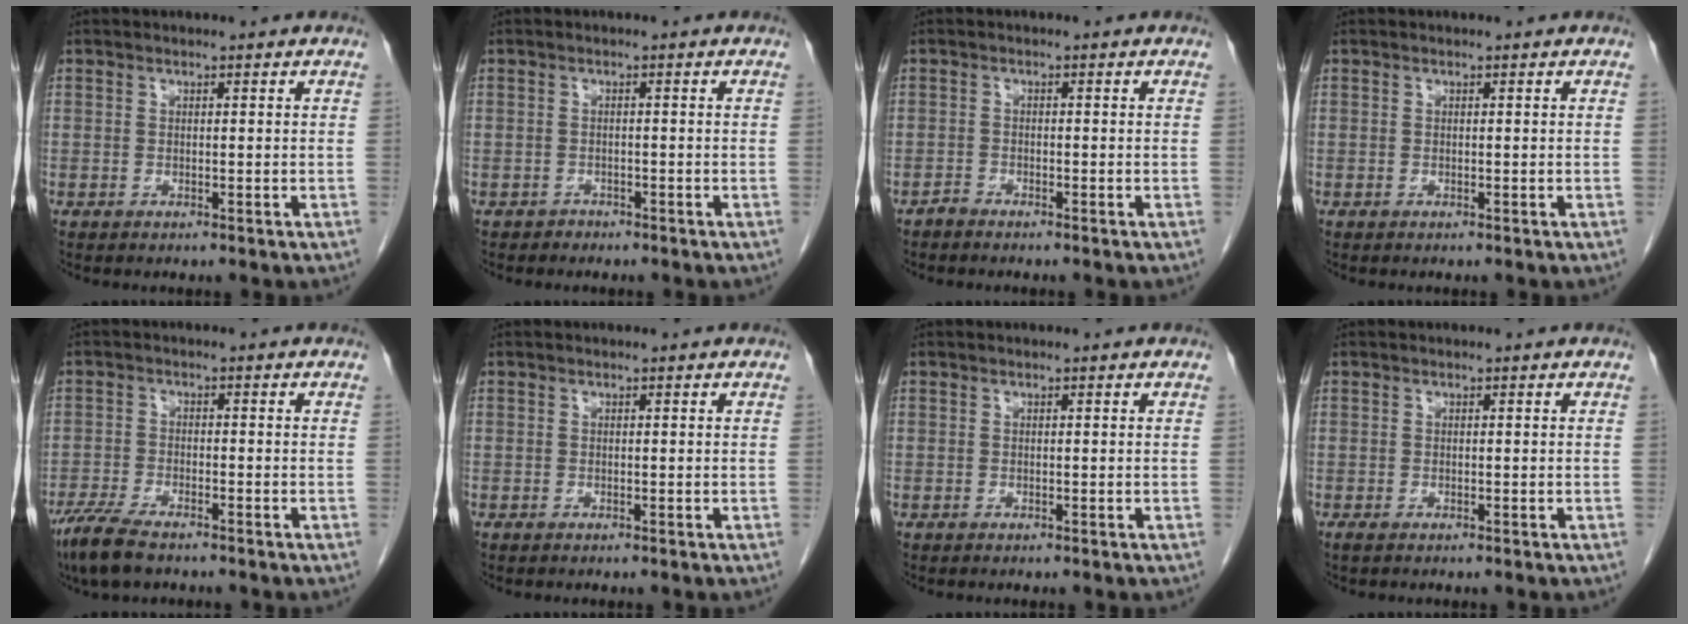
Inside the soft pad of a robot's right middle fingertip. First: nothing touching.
{"total": 1.0, "force": [-0.8, 0.6, -0.2], "torque": [-0.002, 0.003, -0.016]}
{"total": 0.9, "force": [-0.9, 0.1, 0.1], "torque": [-0.004, -0.001, -0.017]}
{"total": 0.0}
{"total": 7.9, "force": [-6.7, 0.5, 4.2], "torque": [-0.078, -0.022, -0.118]}
{"total": 0.0}
{"total": 0.0}
{"total": 0.6, "force": [-0.5, 0.1, 0.3], "torque": [-0.010, -0.002, -0.006]}